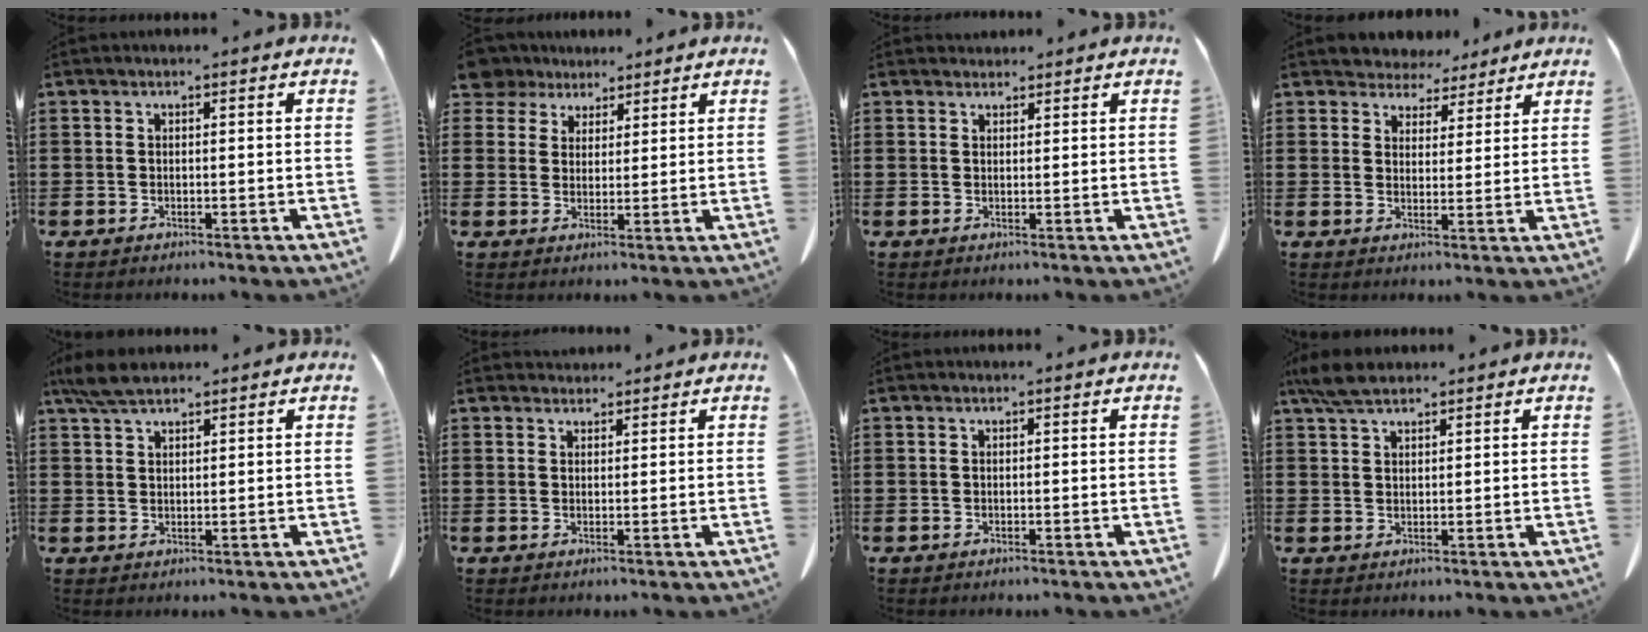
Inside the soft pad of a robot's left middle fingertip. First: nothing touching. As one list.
[{"total": 4.7, "force": [3.8, 2.6, 0.6], "torque": [-0.026, -0.005, 0.071]}, {"total": 1.6, "force": [1.5, 0.6, 0.0], "torque": [-0.004, 0.000, 0.031]}, {"total": 4.6, "force": [4.2, 1.7, -0.2], "torque": [-0.017, -0.017, 0.079]}, {"total": 4.5, "force": [3.5, 1.2, 2.6], "torque": [-0.060, 0.000, 0.066]}, {"total": 1.9, "force": [1.8, 0.7, 0.0], "torque": [-0.005, -0.001, 0.037]}, {"total": 0.0}, {"total": 4.5, "force": [3.6, 1.4, 2.4], "torque": [-0.056, 0.001, 0.068]}]